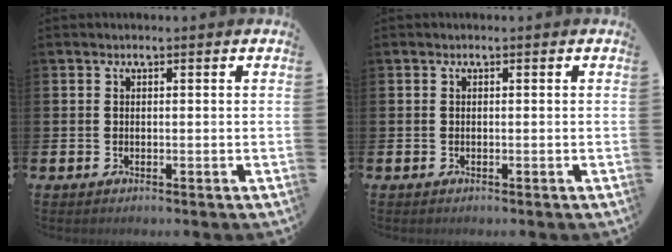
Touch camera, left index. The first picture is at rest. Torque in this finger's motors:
{"motor_torque": [0.00, 0.00, -0.01, 0.00]}